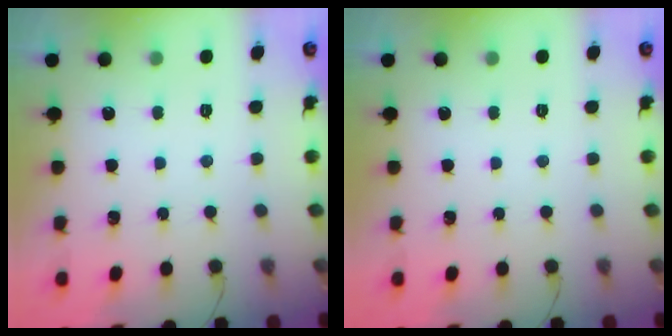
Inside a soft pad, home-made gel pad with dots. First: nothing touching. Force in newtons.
{"total": 0.0}